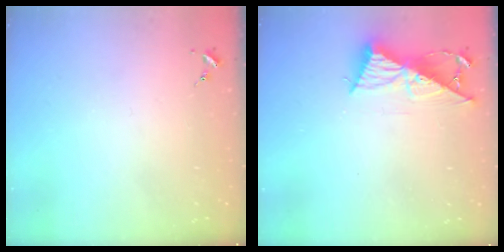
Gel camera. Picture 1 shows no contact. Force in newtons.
{"total": 10.6, "press": 10.5, "slide": 0.8}